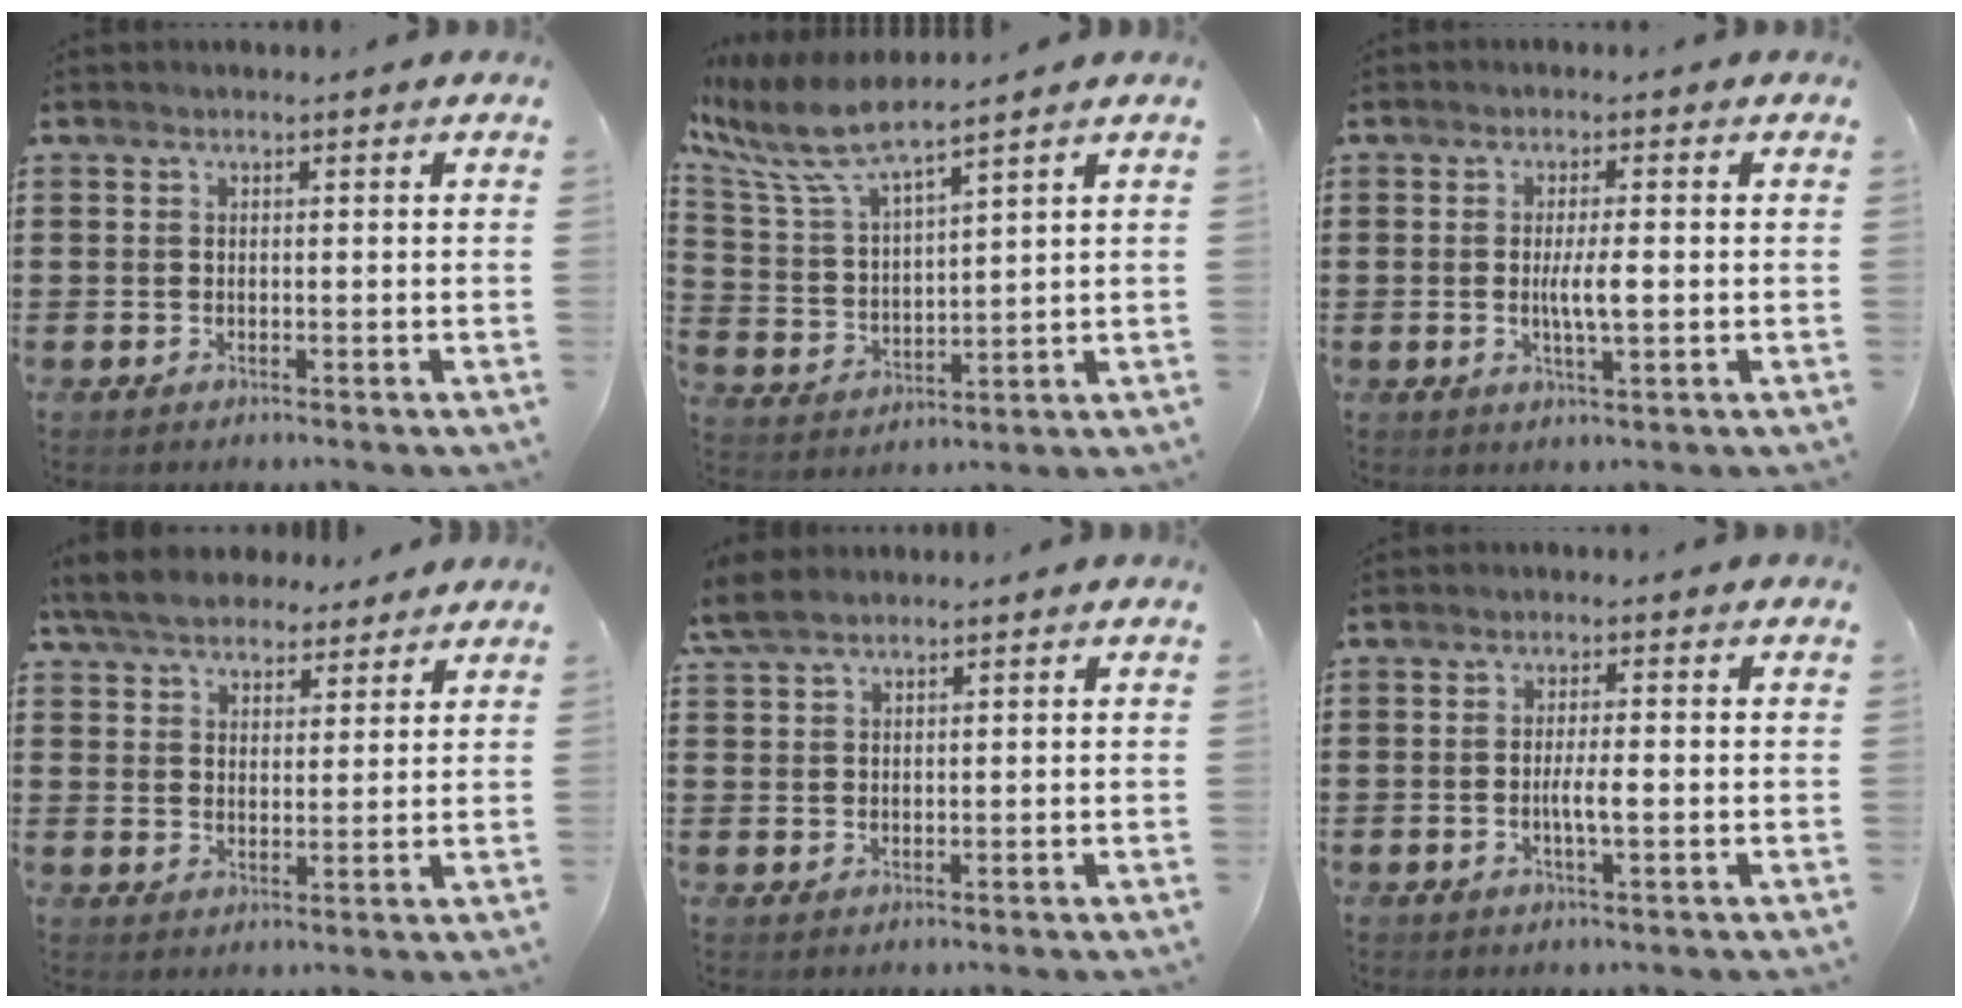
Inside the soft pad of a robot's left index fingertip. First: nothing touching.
{"total": 8.0, "force": [6.6, 0.9, 4.5], "torque": [-0.123, -0.036, 0.110]}
{"total": 4.1, "force": [-0.2, 0.7, 4.0], "torque": [-0.078, -0.004, -0.007]}
{"total": 6.0, "force": [5.4, 2.0, 1.7], "torque": [-0.054, -0.009, 0.099]}
{"total": 3.5, "force": [2.5, 1.3, 2.0], "torque": [-0.054, 0.004, 0.046]}
{"total": 3.2, "force": [-0.6, 0.5, 3.1], "torque": [-0.061, -0.003, -0.013]}